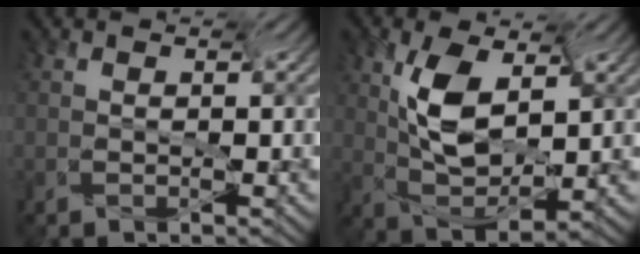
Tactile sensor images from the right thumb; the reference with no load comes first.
{"total": 7.4, "force": [-0.5, 4.4, 5.9], "torque": [-0.124, 0.007, 0.006]}